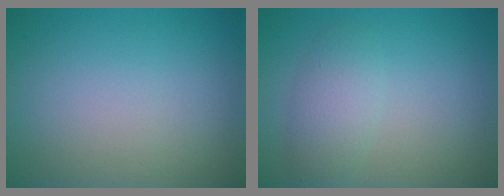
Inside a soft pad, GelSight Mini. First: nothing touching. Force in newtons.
{"total": 2.7, "press": 2.7, "slide": 0.1}